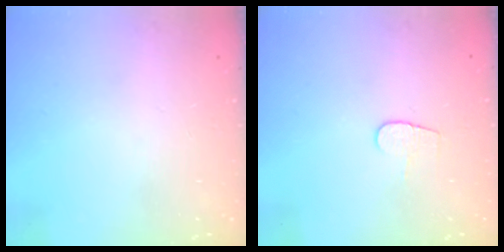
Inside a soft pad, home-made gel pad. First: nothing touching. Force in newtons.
{"total": 5.1, "press": 5.1, "slide": 0.5}